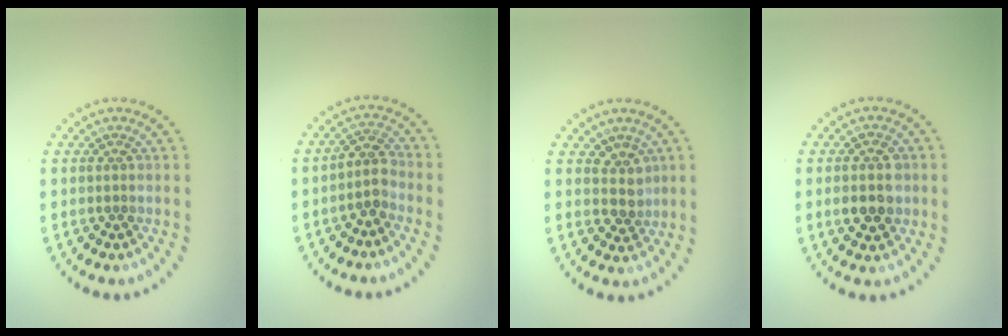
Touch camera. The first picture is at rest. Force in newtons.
{"total": 2.4, "press": 1.8, "slide": 1.5}
{"total": 1.9, "press": 1.5, "slide": 1.1}
{"total": 3.8, "press": 3.8, "slide": 0.1}